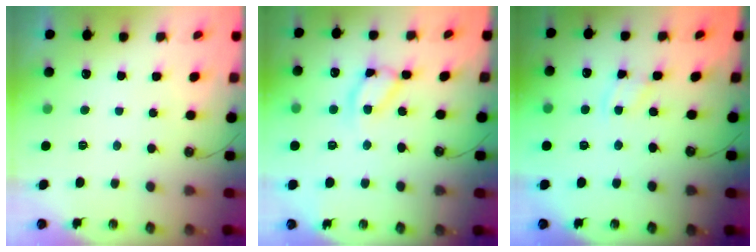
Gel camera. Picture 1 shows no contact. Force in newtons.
{"total": 13.2, "press": 13.2, "slide": 1.0}
{"total": 2.9, "press": 2.9, "slide": 0.4}